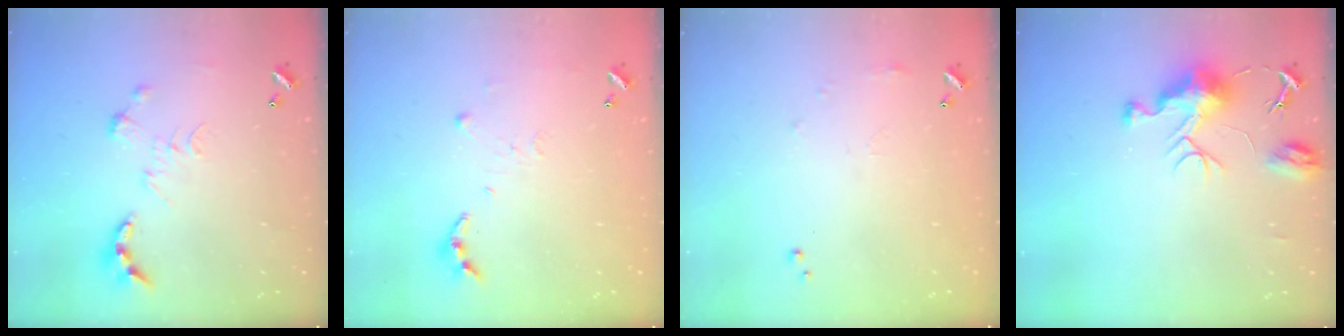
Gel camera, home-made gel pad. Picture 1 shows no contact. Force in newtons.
{"total": 5.8, "press": 5.8, "slide": 0.6}
{"total": 5.4, "press": 5.3, "slide": 0.6}
{"total": 9.1, "press": 9.1, "slide": 0.7}